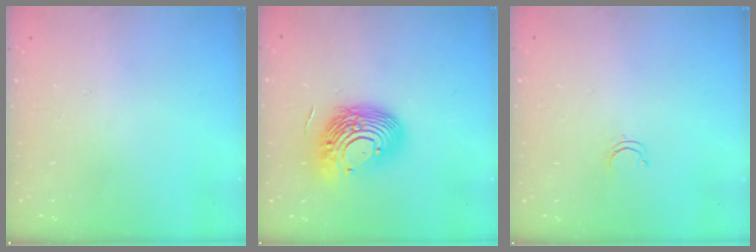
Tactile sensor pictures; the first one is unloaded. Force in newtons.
{"total": 15.1, "press": 14.8, "slide": 2.7}
{"total": 2.4, "press": 2.4, "slide": 0.2}